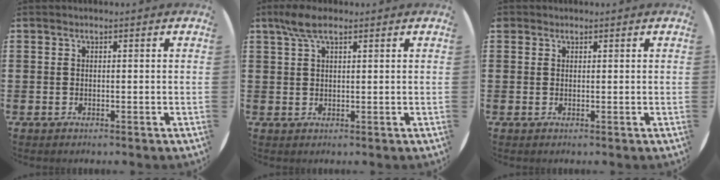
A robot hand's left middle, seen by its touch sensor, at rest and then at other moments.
{"total": 3.9, "force": [2.4, 1.2, 2.7], "torque": [-0.058, 0.007, 0.043]}
{"total": 0.6, "force": [0.5, 0.3, -0.1], "torque": [0.002, 0.004, 0.009]}